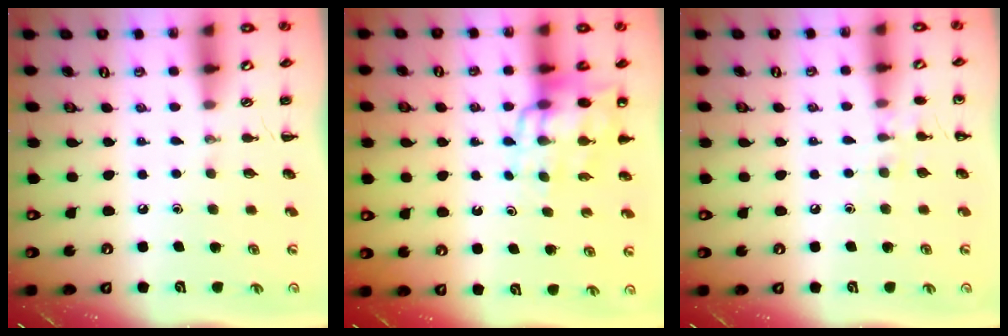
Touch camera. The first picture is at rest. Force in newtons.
{"total": 12.0, "press": 11.6, "slide": 3.0}
{"total": 6.6, "press": 6.3, "slide": 2.0}